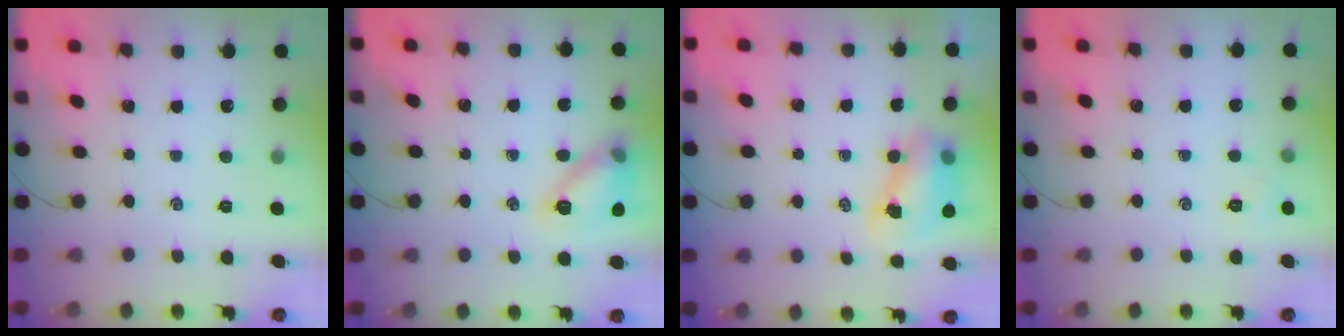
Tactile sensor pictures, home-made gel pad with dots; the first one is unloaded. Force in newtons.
{"total": 13.1, "press": 13.1, "slide": 1.2}
{"total": 7.4, "press": 7.3, "slide": 1.1}
{"total": 4.0, "press": 3.8, "slide": 1.2}